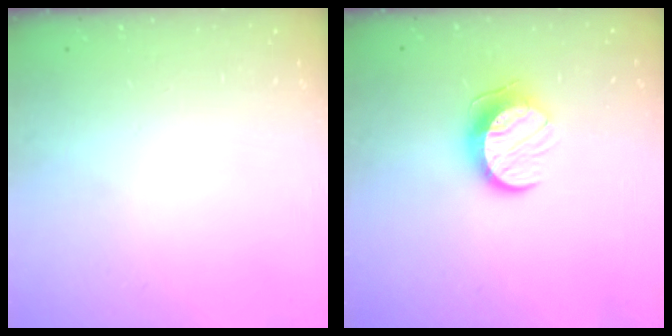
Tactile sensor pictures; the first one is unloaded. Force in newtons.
{"total": 10.1, "press": 10.1, "slide": 0.4}